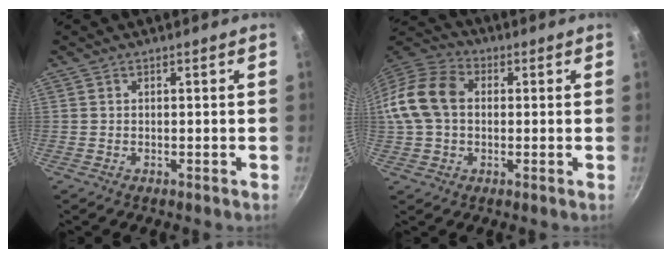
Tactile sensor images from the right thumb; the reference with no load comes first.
{"total": 13.8, "force": [1.0, 10.1, 9.3], "torque": [-0.167, 0.030, 0.002]}